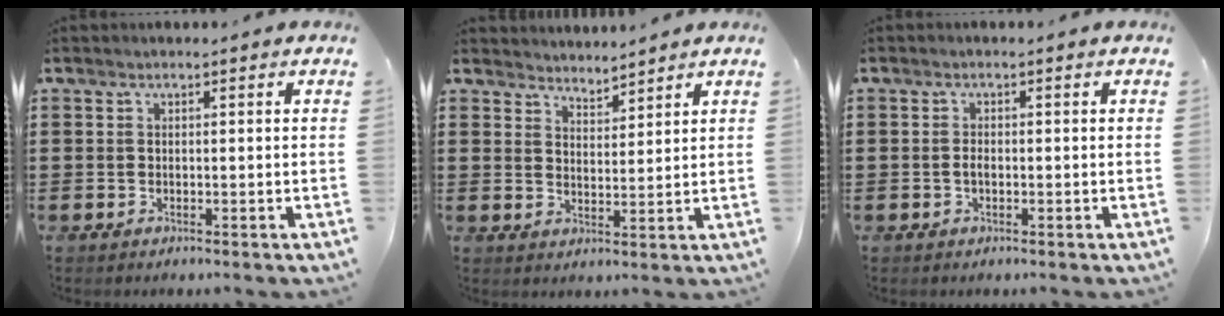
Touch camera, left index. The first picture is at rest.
{"total": 3.2, "force": [3.2, 0.3, -0.5], "torque": [0.000, -0.013, 0.061]}
{"total": 1.3, "force": [-0.2, 0.5, 1.1], "torque": [-0.031, -0.004, -0.006]}